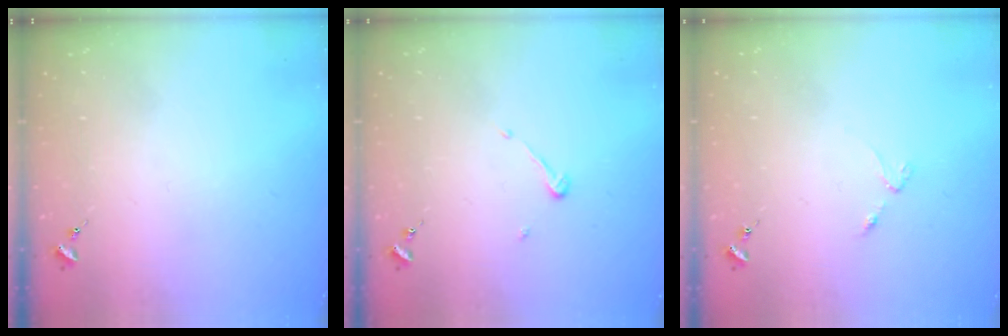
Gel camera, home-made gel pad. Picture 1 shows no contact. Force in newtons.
{"total": 3.7, "press": 3.7, "slide": 0.3}
{"total": 2.5, "press": 2.4, "slide": 0.4}